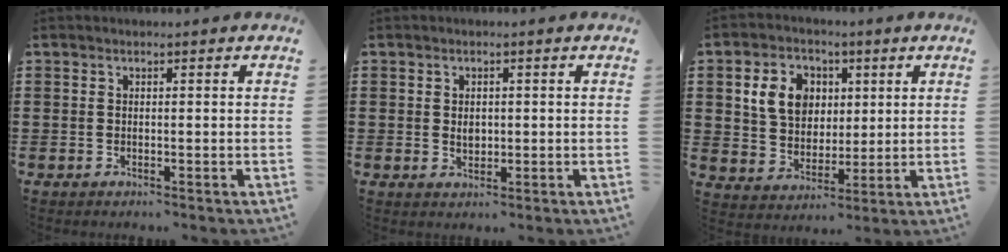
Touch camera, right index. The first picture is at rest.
{"total": 1.8, "force": [0.3, 1.3, 1.2], "torque": [-0.023, 0.008, 0.005]}
{"total": 8.0, "force": [2.4, 6.6, 3.8], "torque": [-0.087, 0.018, 0.042]}